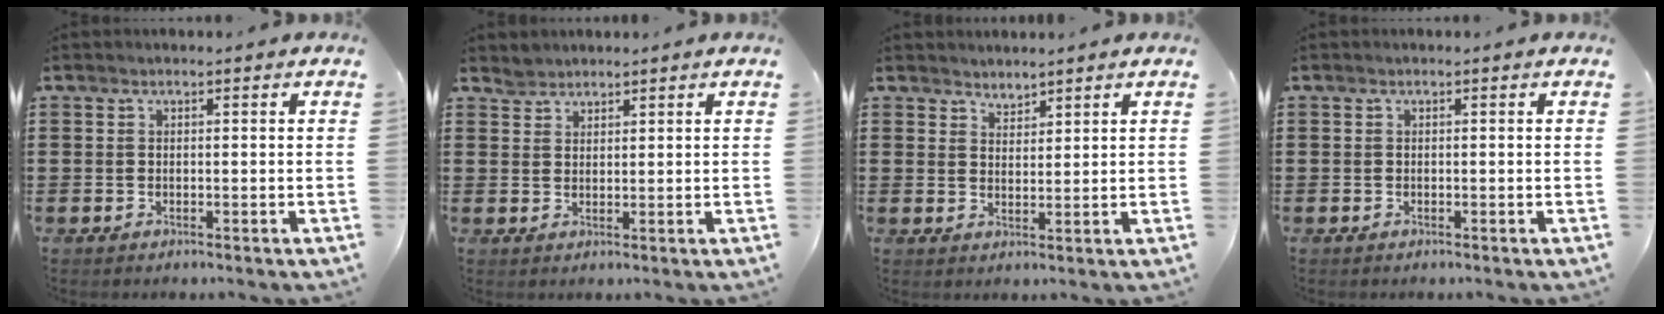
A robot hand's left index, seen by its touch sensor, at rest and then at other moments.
{"total": 1.9, "force": [1.7, 0.6, -0.3], "torque": [0.001, 0.001, 0.036]}
{"total": 2.2, "force": [2.1, 0.5, -0.3], "torque": [0.001, -0.003, 0.041]}
{"total": 0.0}